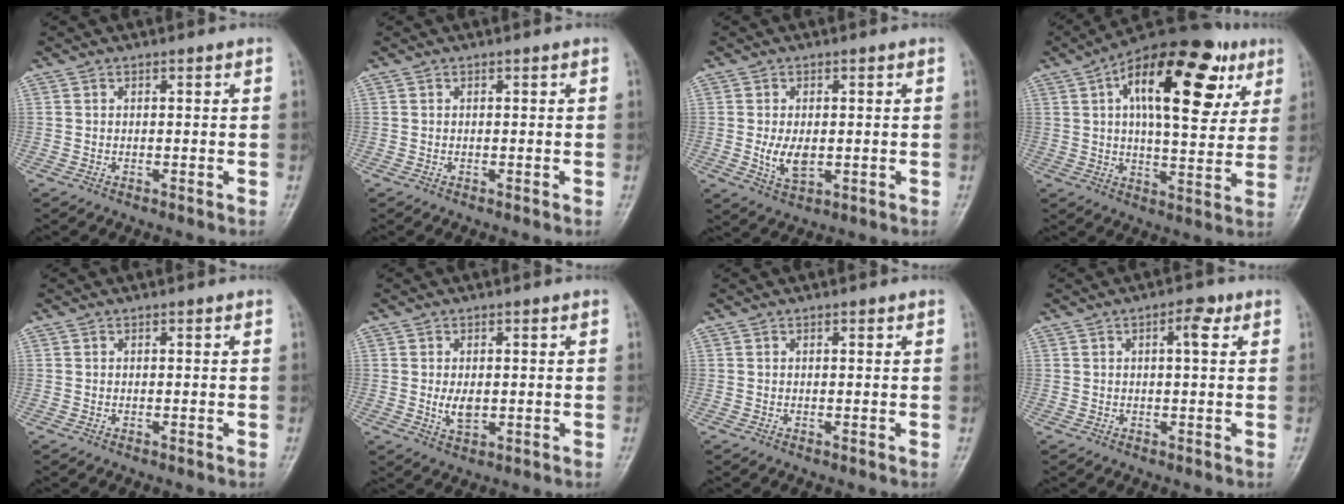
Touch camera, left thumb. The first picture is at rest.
{"total": 0.0}
{"total": 5.4, "force": [-0.3, 3.1, 4.4], "torque": [-0.078, -0.011, 0.000]}
{"total": 24.3, "force": [9.0, 11.0, 19.8], "torque": [-0.268, 0.004, 0.128]}
{"total": 0.0}
{"total": 3.8, "force": [0.0, 2.2, 3.1], "torque": [-0.049, -0.007, 0.005]}
{"total": 0.6, "force": [0.3, 0.3, 0.4], "torque": [-0.008, -0.001, 0.004]}
{"total": 3.6, "force": [1.4, 1.3, 3.1], "torque": [-0.041, 0.004, 0.016]}